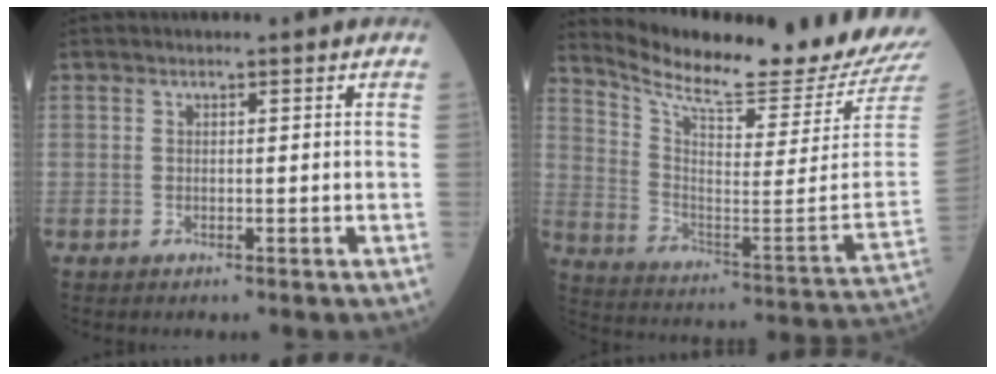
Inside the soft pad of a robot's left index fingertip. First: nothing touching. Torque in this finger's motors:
{"motor_torque": [0.01, -0.80, 0.20, 0.05]}